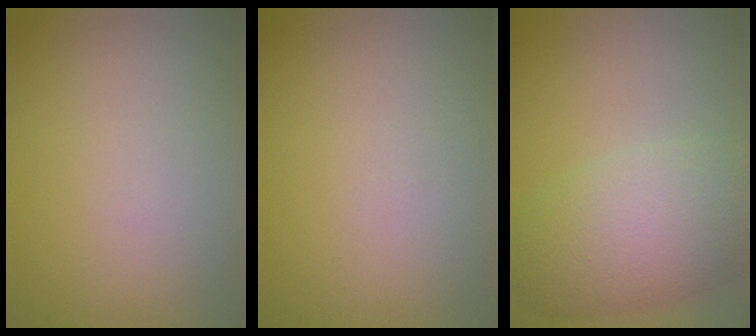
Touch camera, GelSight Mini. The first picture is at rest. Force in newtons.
{"total": 0.0}
{"total": 6.7, "press": 6.7, "slide": 0.2}